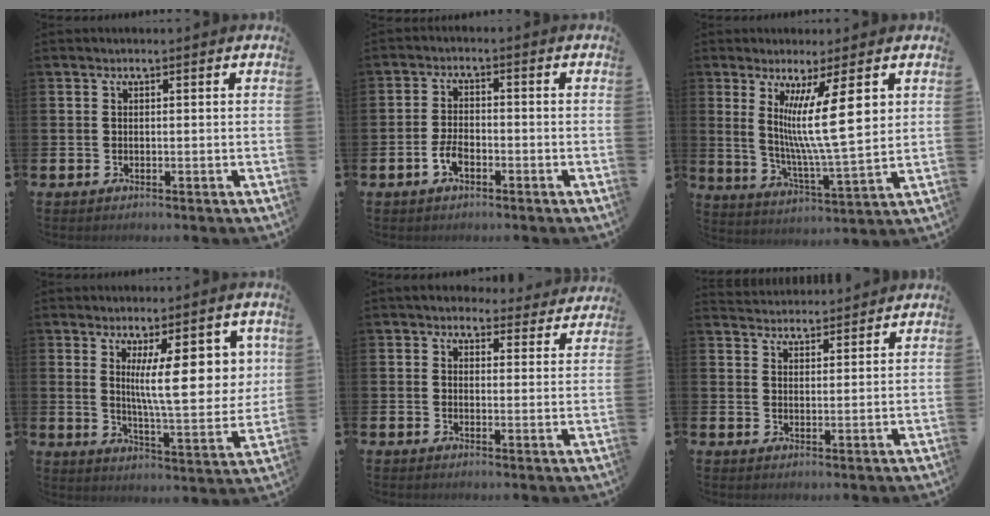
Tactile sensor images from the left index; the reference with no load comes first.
{"total": 3.1, "force": [-1.4, 1.5, 2.2], "torque": [-0.056, 0.006, -0.028]}
{"total": 11.1, "force": [5.3, 1.1, 9.7], "torque": [-0.176, -0.032, 0.084]}
{"total": 11.4, "force": [4.1, 3.1, 10.2], "torque": [-0.168, -0.018, 0.065]}
{"total": 3.8, "force": [3.5, 1.5, 0.4], "torque": [-0.011, -0.019, 0.061]}
{"total": 3.6, "force": [3.6, 0.6, -0.3], "torque": [-0.004, -0.018, 0.066]}